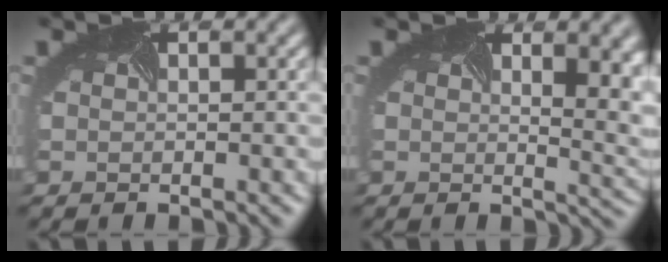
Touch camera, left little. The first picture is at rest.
{"total": 10.1, "force": [3.5, 5.1, 7.9], "torque": [-0.079, 0.025, 0.048]}